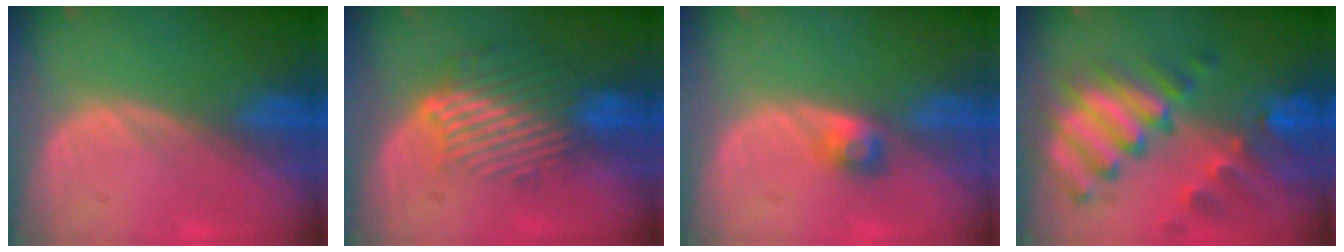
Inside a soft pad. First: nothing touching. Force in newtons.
{"total": 9.7, "press": 8.1, "slide": 5.3}
{"total": 2.5, "press": 2.4, "slide": 0.7}
{"total": 11.0, "press": 9.4, "slide": 5.7}